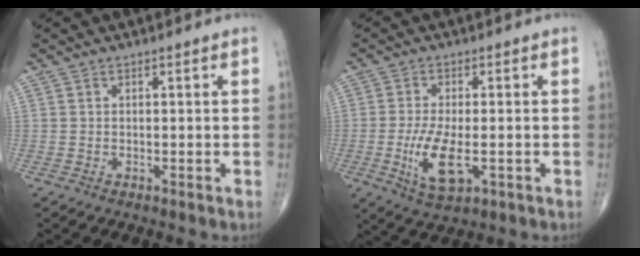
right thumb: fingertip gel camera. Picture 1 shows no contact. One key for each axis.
{"total": 8.4, "fx": -2.0, "fy": 3.4, "fz": 7.4, "tx": -0.144, "ty": -0.012, "tz": -0.031}